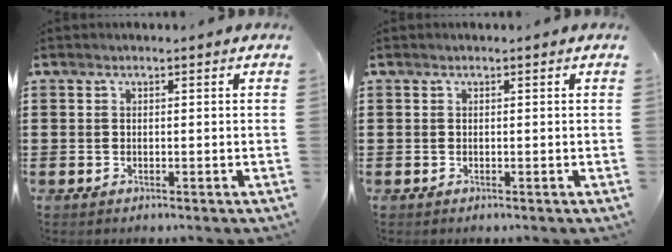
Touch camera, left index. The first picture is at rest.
{"total": 0.0}